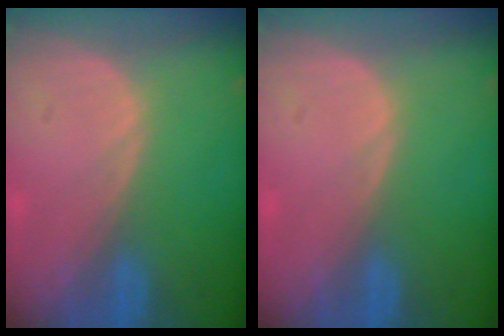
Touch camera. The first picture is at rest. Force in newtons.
{"total": 0.0}